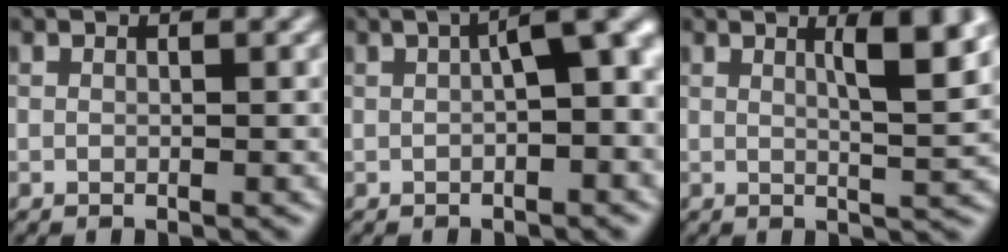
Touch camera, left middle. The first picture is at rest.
{"total": 4.9, "force": [0.4, 1.4, 4.7], "torque": [-0.056, 0.015, 0.004]}
{"total": 5.4, "force": [2.0, 1.2, 4.9], "torque": [-0.057, 0.003, 0.028]}